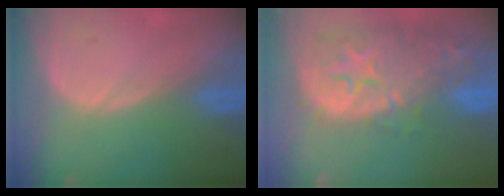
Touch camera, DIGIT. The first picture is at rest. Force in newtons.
{"total": 14.7, "press": 11.8, "slide": 8.8}